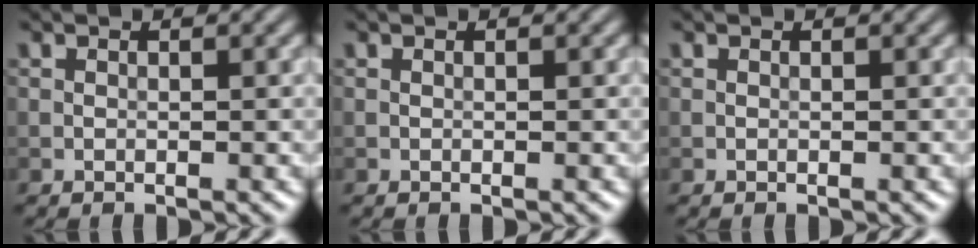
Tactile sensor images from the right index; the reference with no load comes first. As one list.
[{"total": 0.0}, {"total": 0.0}]